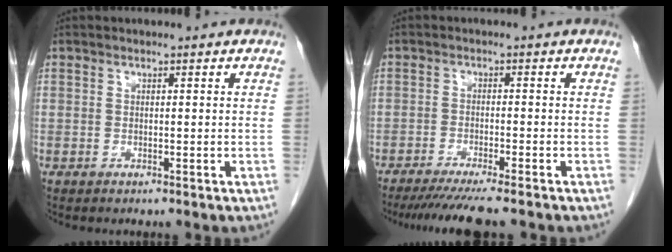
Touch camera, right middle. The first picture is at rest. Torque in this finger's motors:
{"motor_torque": [0.28, -0.26, 0.08, 0.04]}